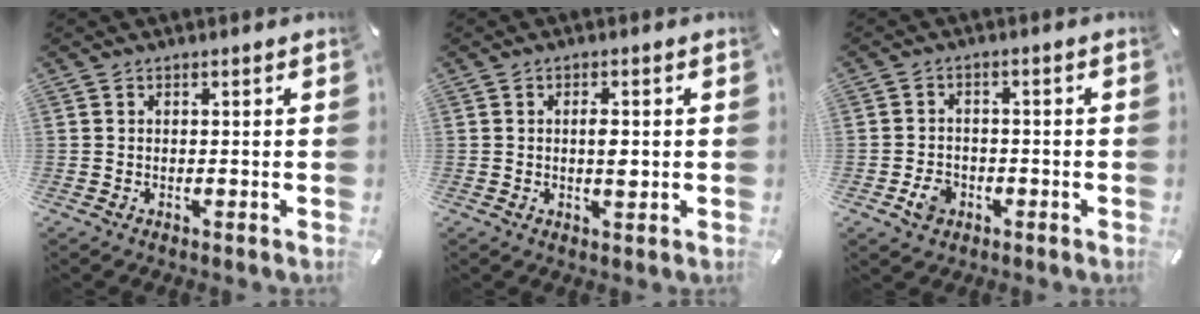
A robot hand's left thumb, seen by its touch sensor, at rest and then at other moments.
{"total": 3.4, "force": [0.1, 1.3, 3.1], "torque": [-0.053, -0.001, -0.002]}
{"total": 4.5, "force": [-1.9, 3.6, 2.0], "torque": [-0.037, 0.008, -0.033]}